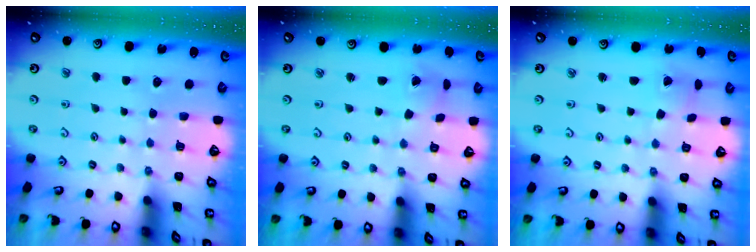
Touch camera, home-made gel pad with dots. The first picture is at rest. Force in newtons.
{"total": 1.3, "press": 1.3, "slide": 0.3}
{"total": 2.6, "press": 2.6, "slide": 0.1}